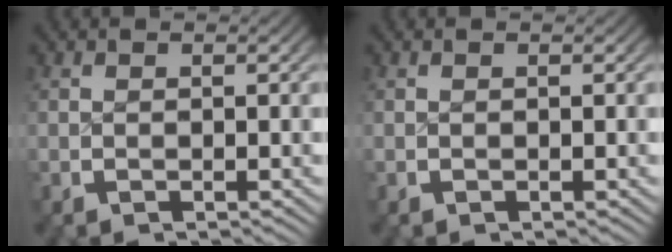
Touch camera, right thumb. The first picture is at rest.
{"total": 0.0}